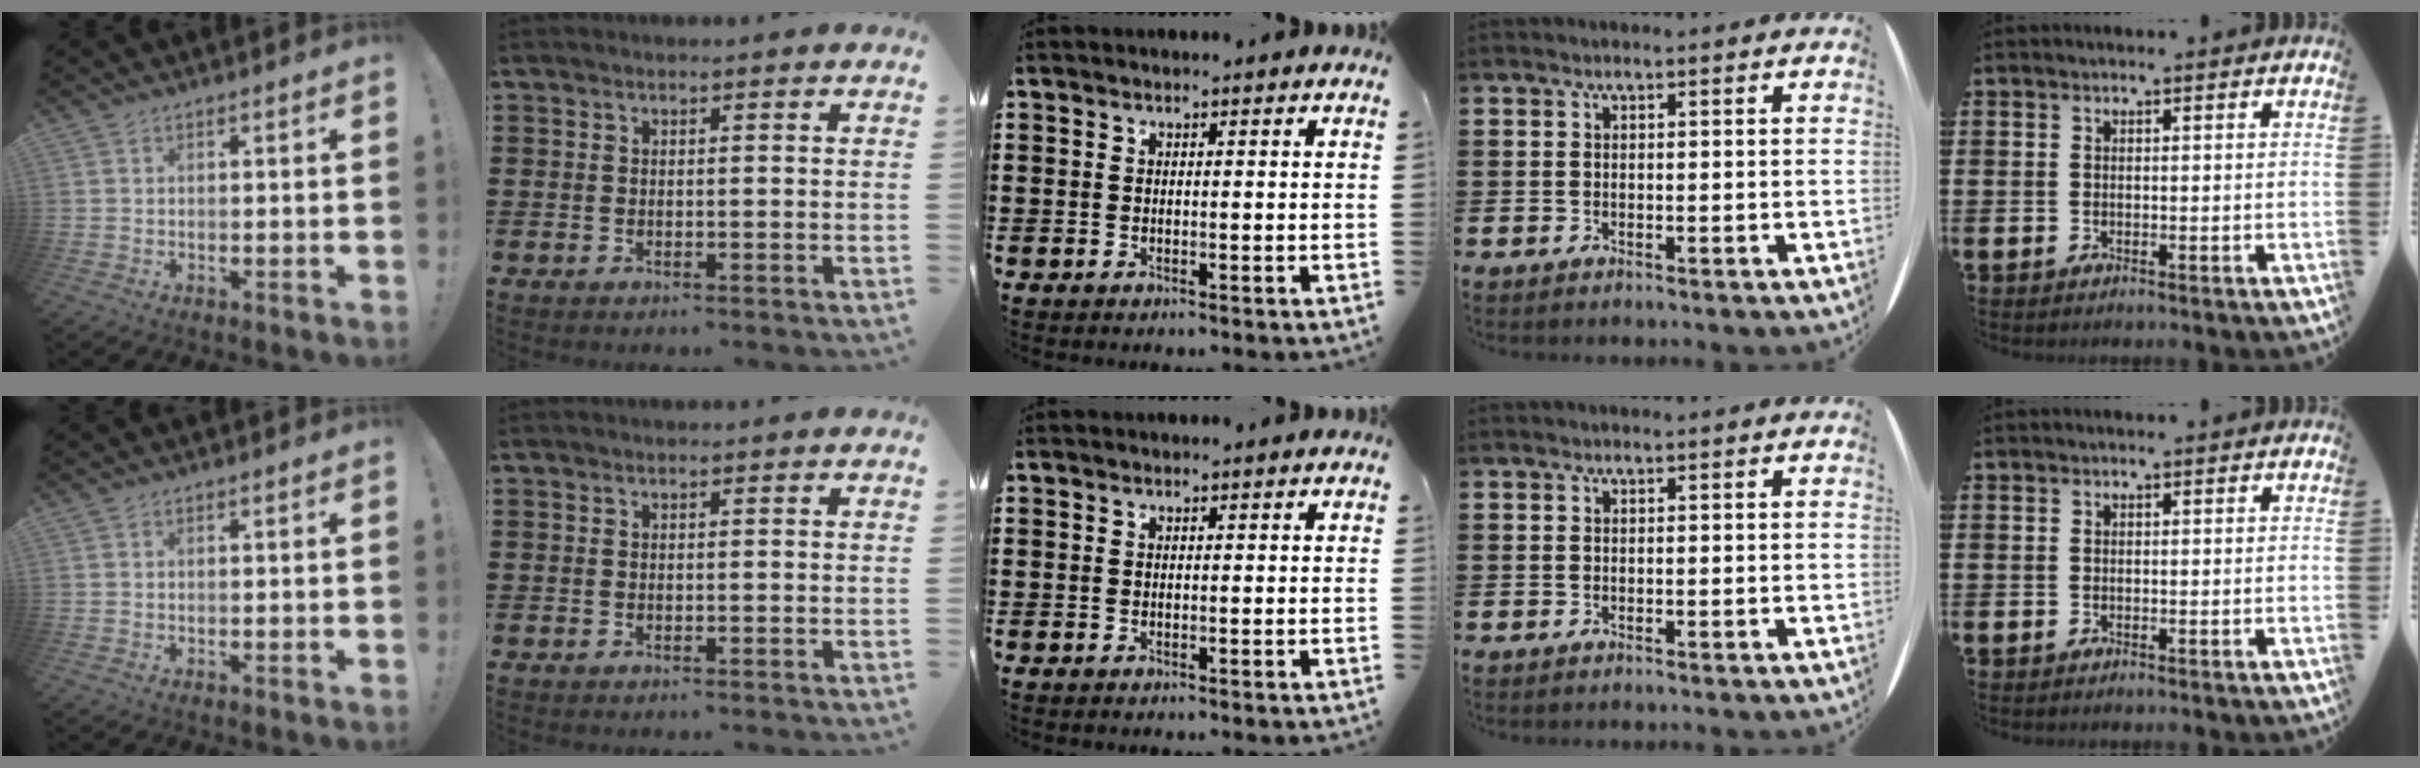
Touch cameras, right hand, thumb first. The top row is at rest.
{}